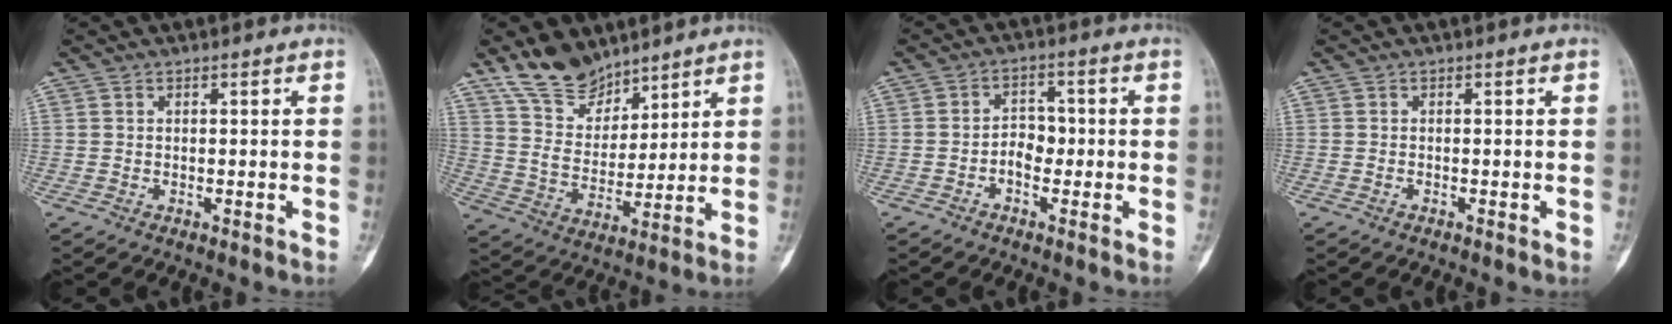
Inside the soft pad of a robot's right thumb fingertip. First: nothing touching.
{"total": 11.9, "force": [9.5, 5.9, 4.1], "torque": [-0.047, -0.059, 0.186]}
{"total": 4.1, "force": [-1.0, 3.0, 2.7], "torque": [-0.021, 0.018, -0.025]}
{"total": 0.0}